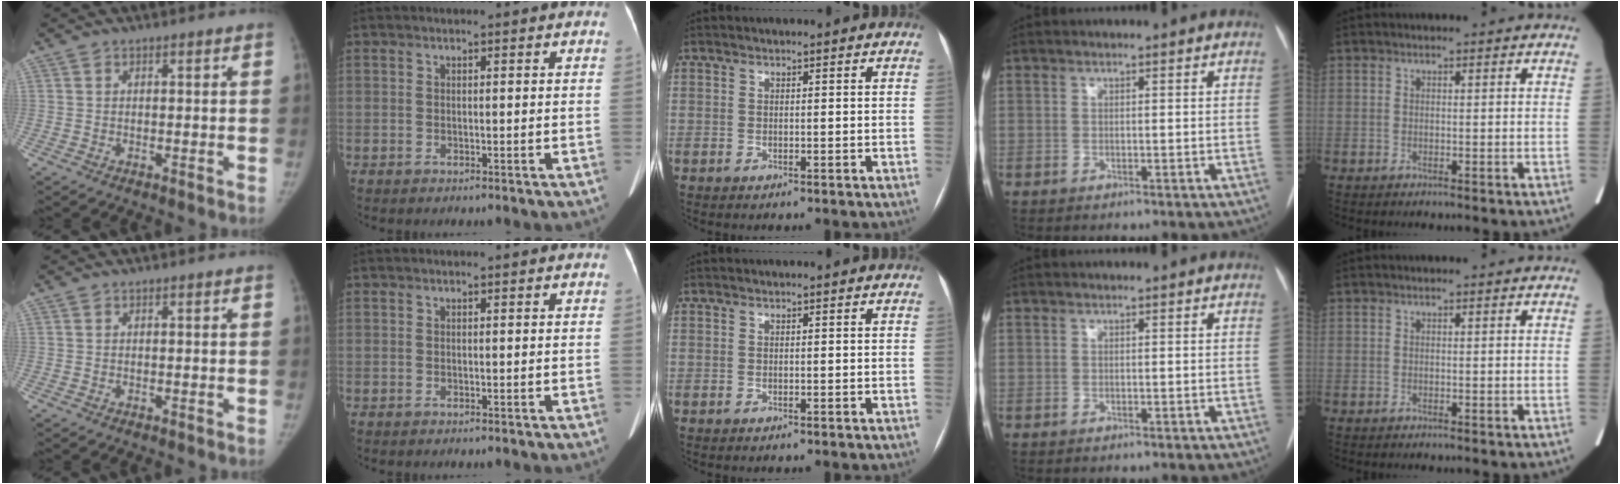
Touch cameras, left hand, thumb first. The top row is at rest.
{}